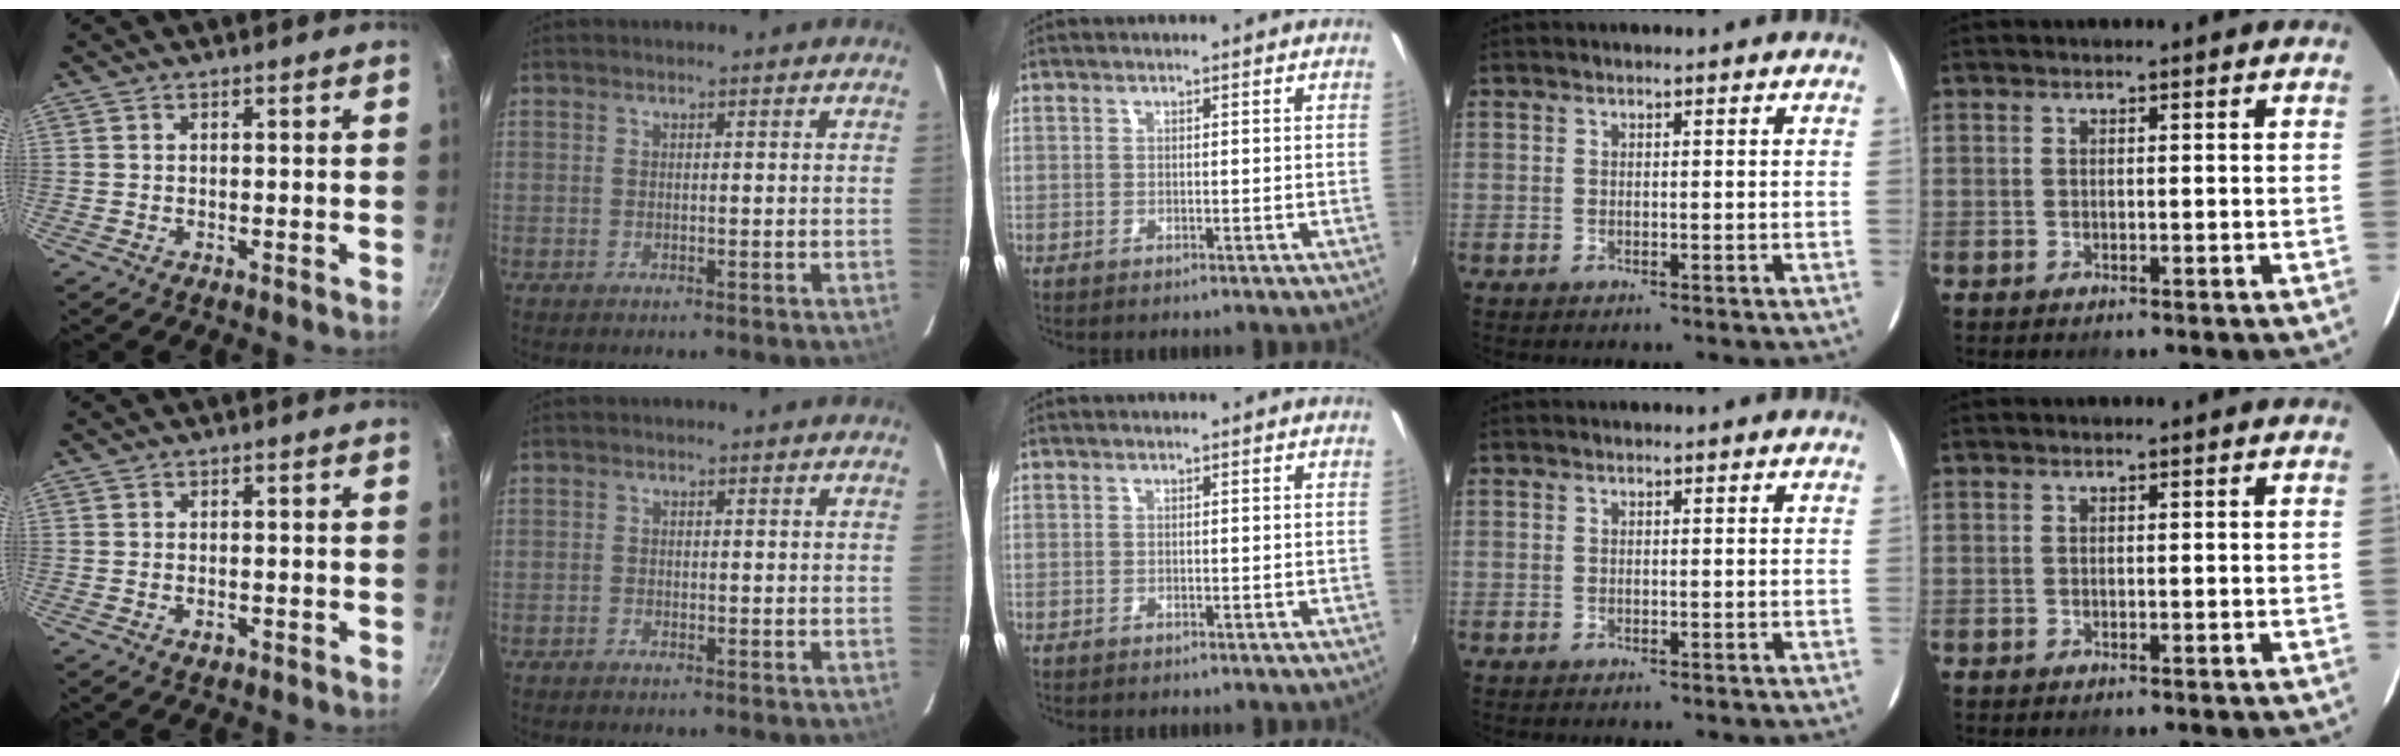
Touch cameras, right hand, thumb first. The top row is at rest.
{"thumb": {"total": 1.6, "force": [-0.7, 1.0, 1.1], "torque": [-0.018, 0.002, -0.013]}, "index": {"total": 0.7, "force": [-0.6, 0.3, 0.1], "torque": [-0.004, 0.002, -0.012]}}